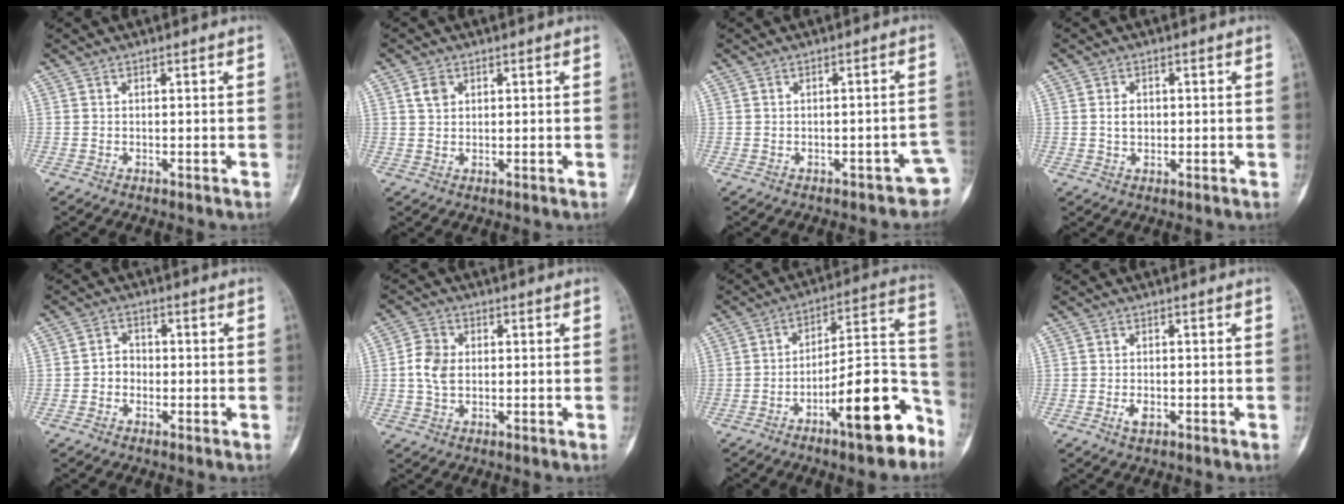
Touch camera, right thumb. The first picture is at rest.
{"total": 2.6, "force": [1.1, 1.9, 1.3], "torque": [-0.018, 0.000, 0.023]}
{"total": 3.9, "force": [-2.2, 1.9, 2.6], "torque": [-0.011, 0.027, -0.024]}
{"total": 2.7, "force": [0.2, 1.9, 1.8], "torque": [-0.025, 0.003, 0.004]}
{"total": 3.1, "force": [-0.8, 2.6, 1.4], "torque": [-0.005, 0.013, -0.022]}
{"total": 5.3, "force": [0.1, 3.9, 3.6], "torque": [-0.068, 0.008, -0.002]}
{"total": 16.9, "force": [-9.3, 4.7, 13.4], "torque": [-0.178, 0.084, -0.143]}
{"total": 2.1, "force": [-0.9, 1.2, 1.5], "torque": [-0.028, 0.002, -0.015]}